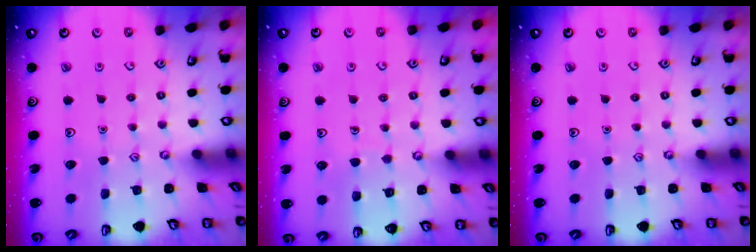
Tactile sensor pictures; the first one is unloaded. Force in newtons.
{"total": 5.3, "press": 5.2, "slide": 0.4}
{"total": 0.0}